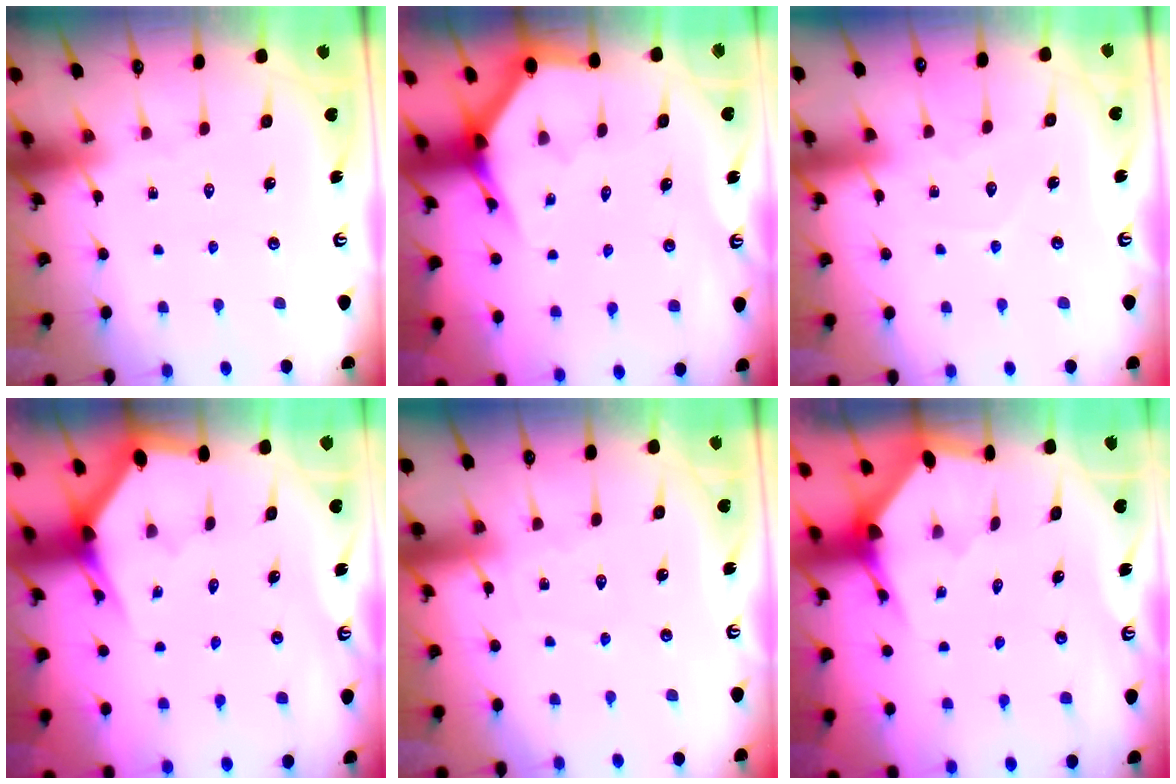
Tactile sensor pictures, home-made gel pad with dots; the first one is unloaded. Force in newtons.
{"total": 3.7, "press": 3.7, "slide": 0.3}
{"total": 4.1, "press": 4.1, "slide": 0.4}
{"total": 2.9, "press": 2.9, "slide": 0.1}
{"total": 4.2, "press": 4.1, "slide": 0.5}
{"total": 2.8, "press": 2.8, "slide": 0.3}